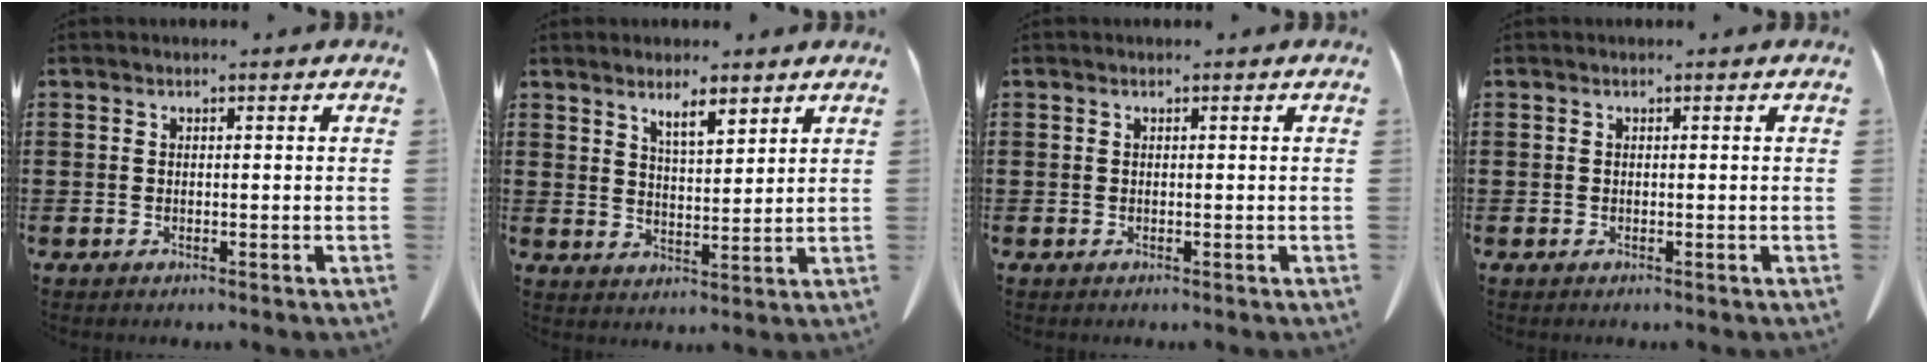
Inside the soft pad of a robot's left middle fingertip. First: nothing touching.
{"total": 4.4, "force": [3.7, 0.9, 2.2], "torque": [-0.036, -0.011, 0.062]}
{"total": 0.0}
{"total": 0.0}